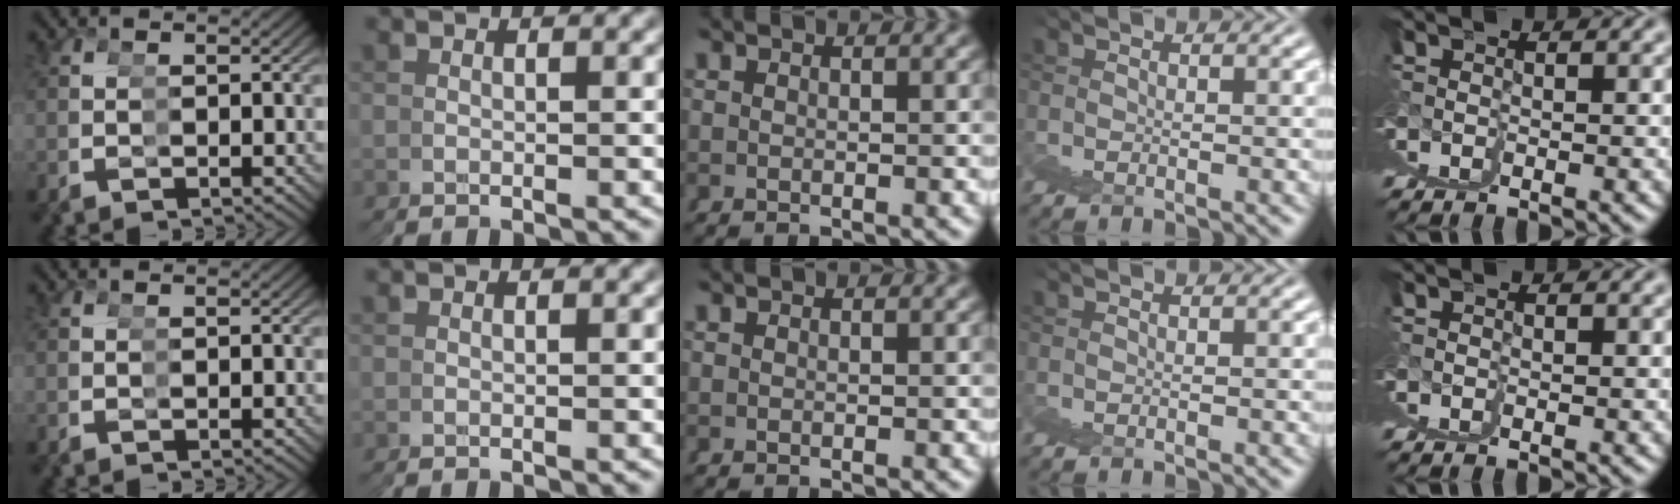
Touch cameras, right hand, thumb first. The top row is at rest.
{}